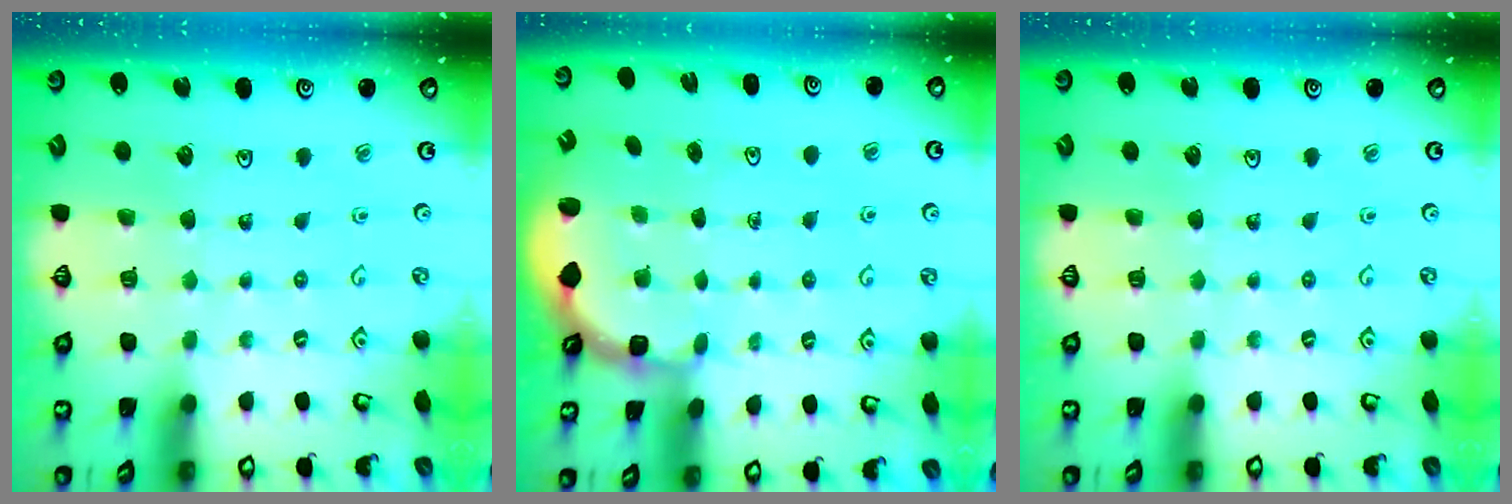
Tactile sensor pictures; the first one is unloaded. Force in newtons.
{"total": 2.7, "press": 2.0, "slide": 1.8}
{"total": 0.0}